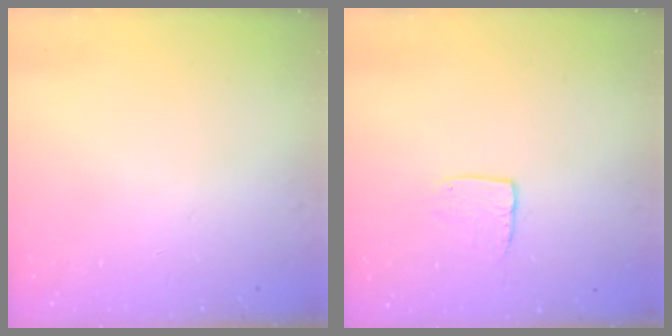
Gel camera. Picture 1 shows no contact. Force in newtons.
{"total": 6.7, "press": 6.7, "slide": 0.5}